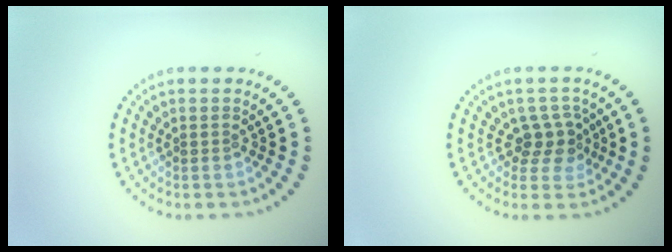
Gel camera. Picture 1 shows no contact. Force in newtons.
{"total": 2.4, "press": 2.1, "slide": 1.2}